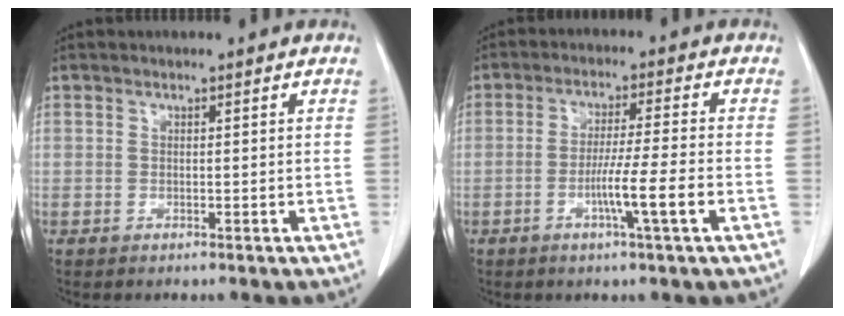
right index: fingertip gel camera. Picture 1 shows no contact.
{"total": 7.3, "force": [-2.6, -1.0, 6.8], "torque": [-0.117, -0.013, -0.049]}